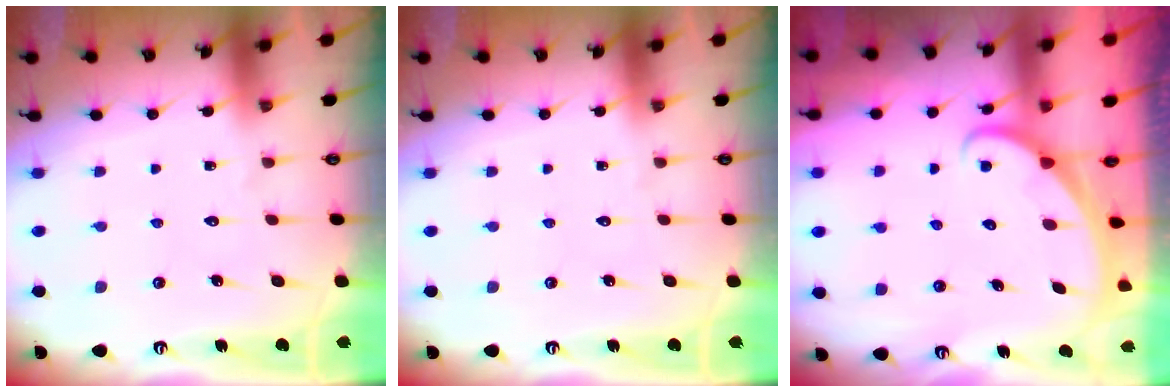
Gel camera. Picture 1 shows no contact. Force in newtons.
{"total": 0.0}
{"total": 1.9, "press": 1.9, "slide": 0.1}